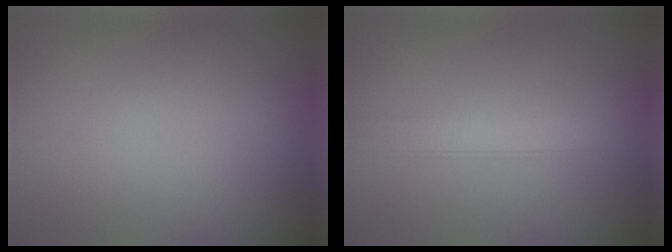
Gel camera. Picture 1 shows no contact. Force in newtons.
{"total": 2.5, "press": 2.5, "slide": 0.2}